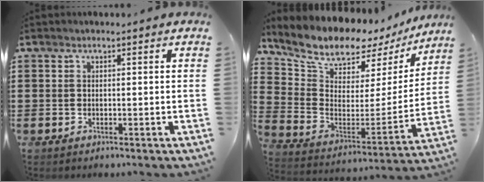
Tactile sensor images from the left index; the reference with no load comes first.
{"total": 9.2, "force": [8.2, 2.7, 3.2], "torque": [-0.101, -0.062, 0.142]}